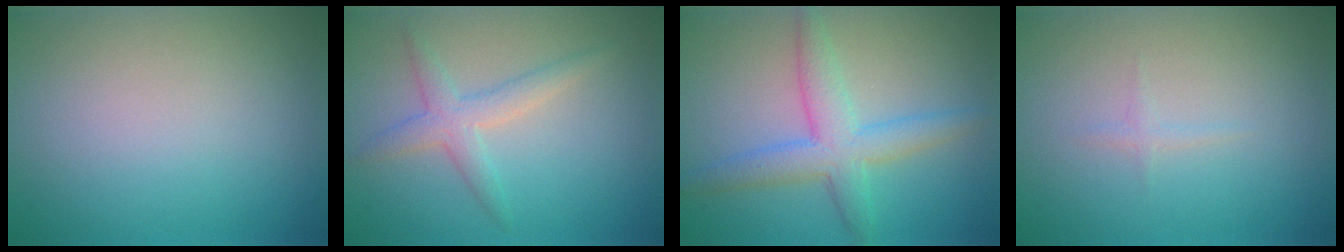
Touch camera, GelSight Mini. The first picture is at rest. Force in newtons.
{"total": 2.6, "press": 2.6, "slide": 0.2}
{"total": 4.4, "press": 4.4, "slide": 0.2}
{"total": 0.6, "press": 0.6, "slide": 0.1}